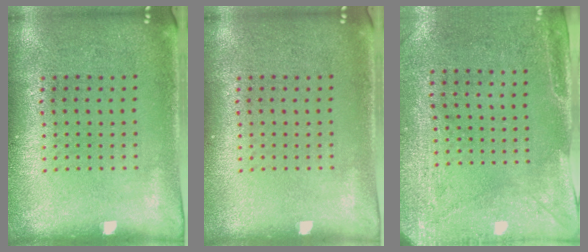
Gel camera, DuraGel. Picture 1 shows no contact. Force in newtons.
{"total": 0.0}
{"total": 3.0, "press": 2.3, "slide": 1.8}